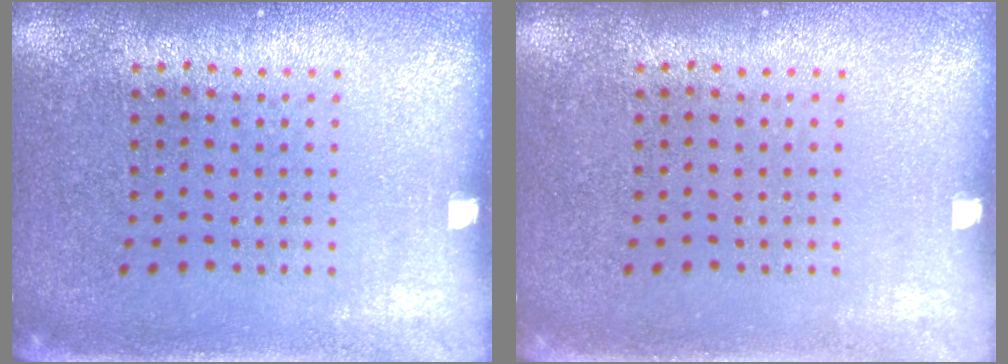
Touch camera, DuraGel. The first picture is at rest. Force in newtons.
{"total": 0.0}